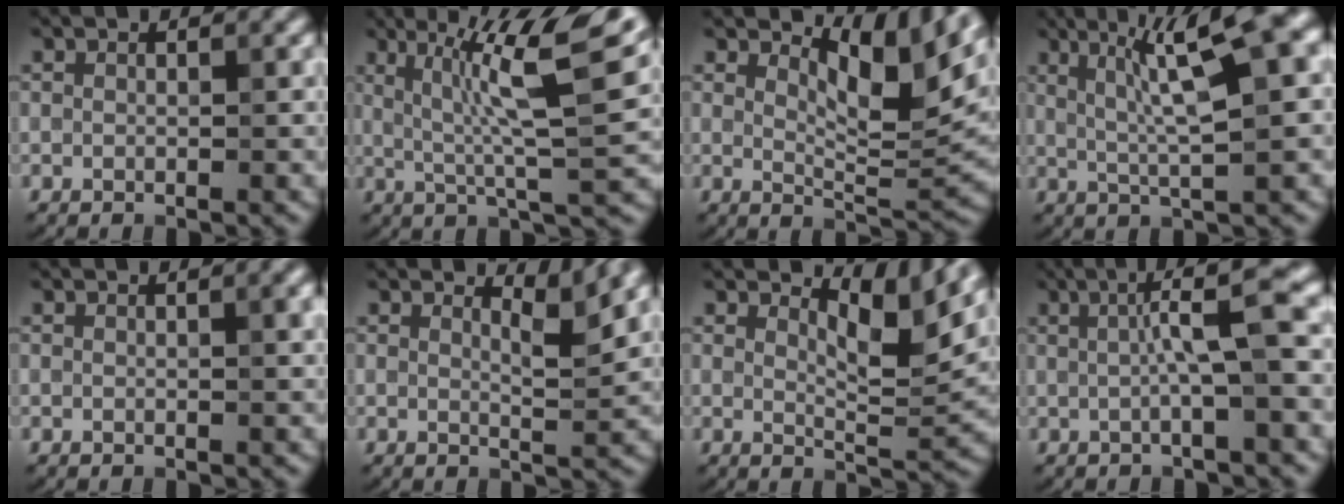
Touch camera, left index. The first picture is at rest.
{"total": 9.7, "force": [3.3, 1.6, 9.0], "torque": [-0.140, 0.005, 0.058]}
{"total": 6.7, "force": [3.6, 2.2, 5.3], "torque": [-0.075, -0.007, 0.057]}
{"total": 8.8, "force": [3.0, 1.4, 8.1], "torque": [-0.122, 0.022, 0.051]}
{"total": 1.3, "force": [0.3, 0.3, 1.2], "torque": [-0.015, 0.003, 0.003]}
{"total": 2.5, "force": [1.7, 0.4, 1.8], "torque": [-0.020, -0.005, 0.023]}
{"total": 4.7, "force": [3.0, 1.1, 3.4], "torque": [-0.057, -0.008, 0.042]}
{"total": 5.3, "force": [0.7, 0.6, 5.2], "torque": [-0.083, 0.013, 0.007]}